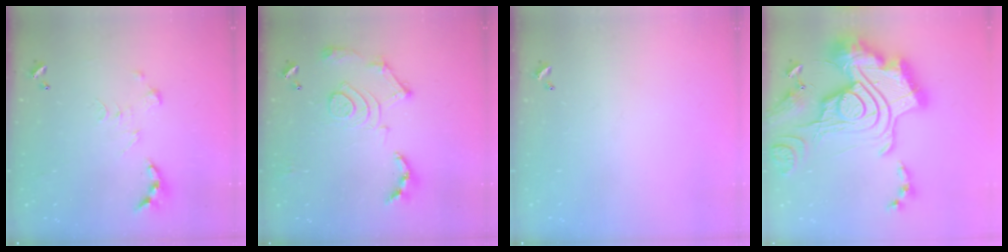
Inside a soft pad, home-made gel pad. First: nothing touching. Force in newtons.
{"total": 16.8, "press": 16.7, "slide": 1.6}
{"total": 0.0}
{"total": 4.8, "press": 4.1, "slide": 2.6}